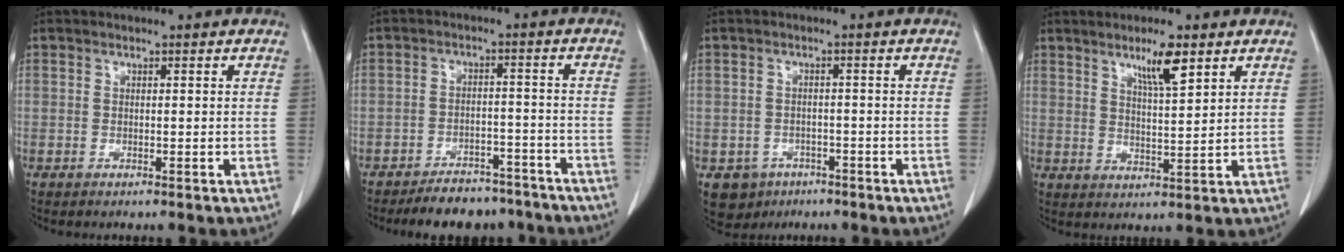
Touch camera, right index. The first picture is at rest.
{"total": 9.3, "force": [-8.2, 4.0, 2.1], "torque": [-0.010, 0.009, -0.114]}
{"total": 4.5, "force": [-2.5, 3.7, 0.7], "torque": [-0.006, 0.007, -0.029]}
{"total": 5.9, "force": [3.7, 0.5, 4.6], "torque": [-0.079, -0.005, 0.066]}